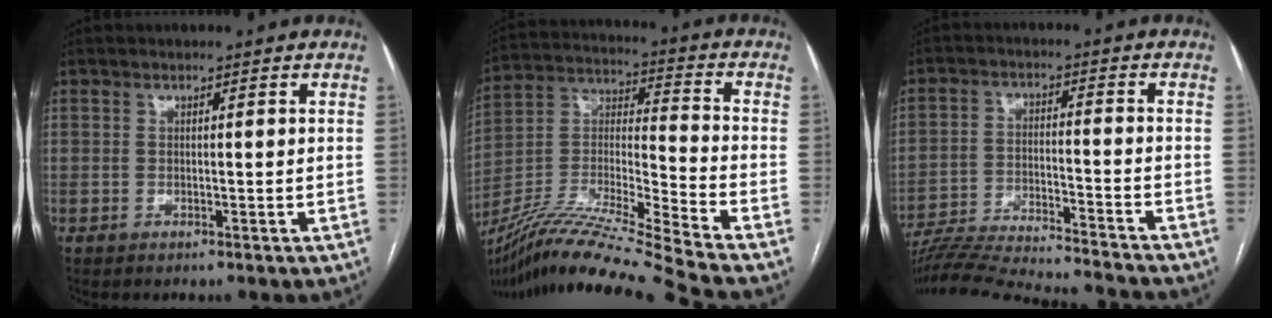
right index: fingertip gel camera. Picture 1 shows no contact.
{"total": 21.8, "force": [-19.0, -2.9, 10.3], "torque": [-0.222, -0.019, -0.346]}
{"total": 19.4, "force": [-18.4, -0.2, 6.0], "torque": [-0.119, -0.025, -0.282]}